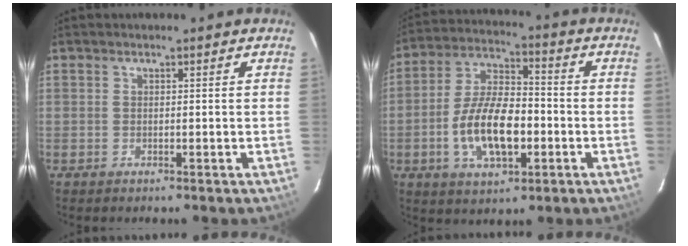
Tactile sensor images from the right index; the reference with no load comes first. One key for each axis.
{"total": 13.6, "fx": -3.6, "fy": 6.3, "fz": 11.4, "tx": -0.229, "ty": 0.005, "tz": -0.059}